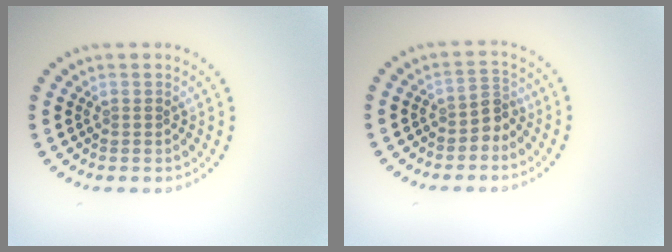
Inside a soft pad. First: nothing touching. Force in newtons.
{"total": 2.0, "press": 1.6, "slide": 1.3}